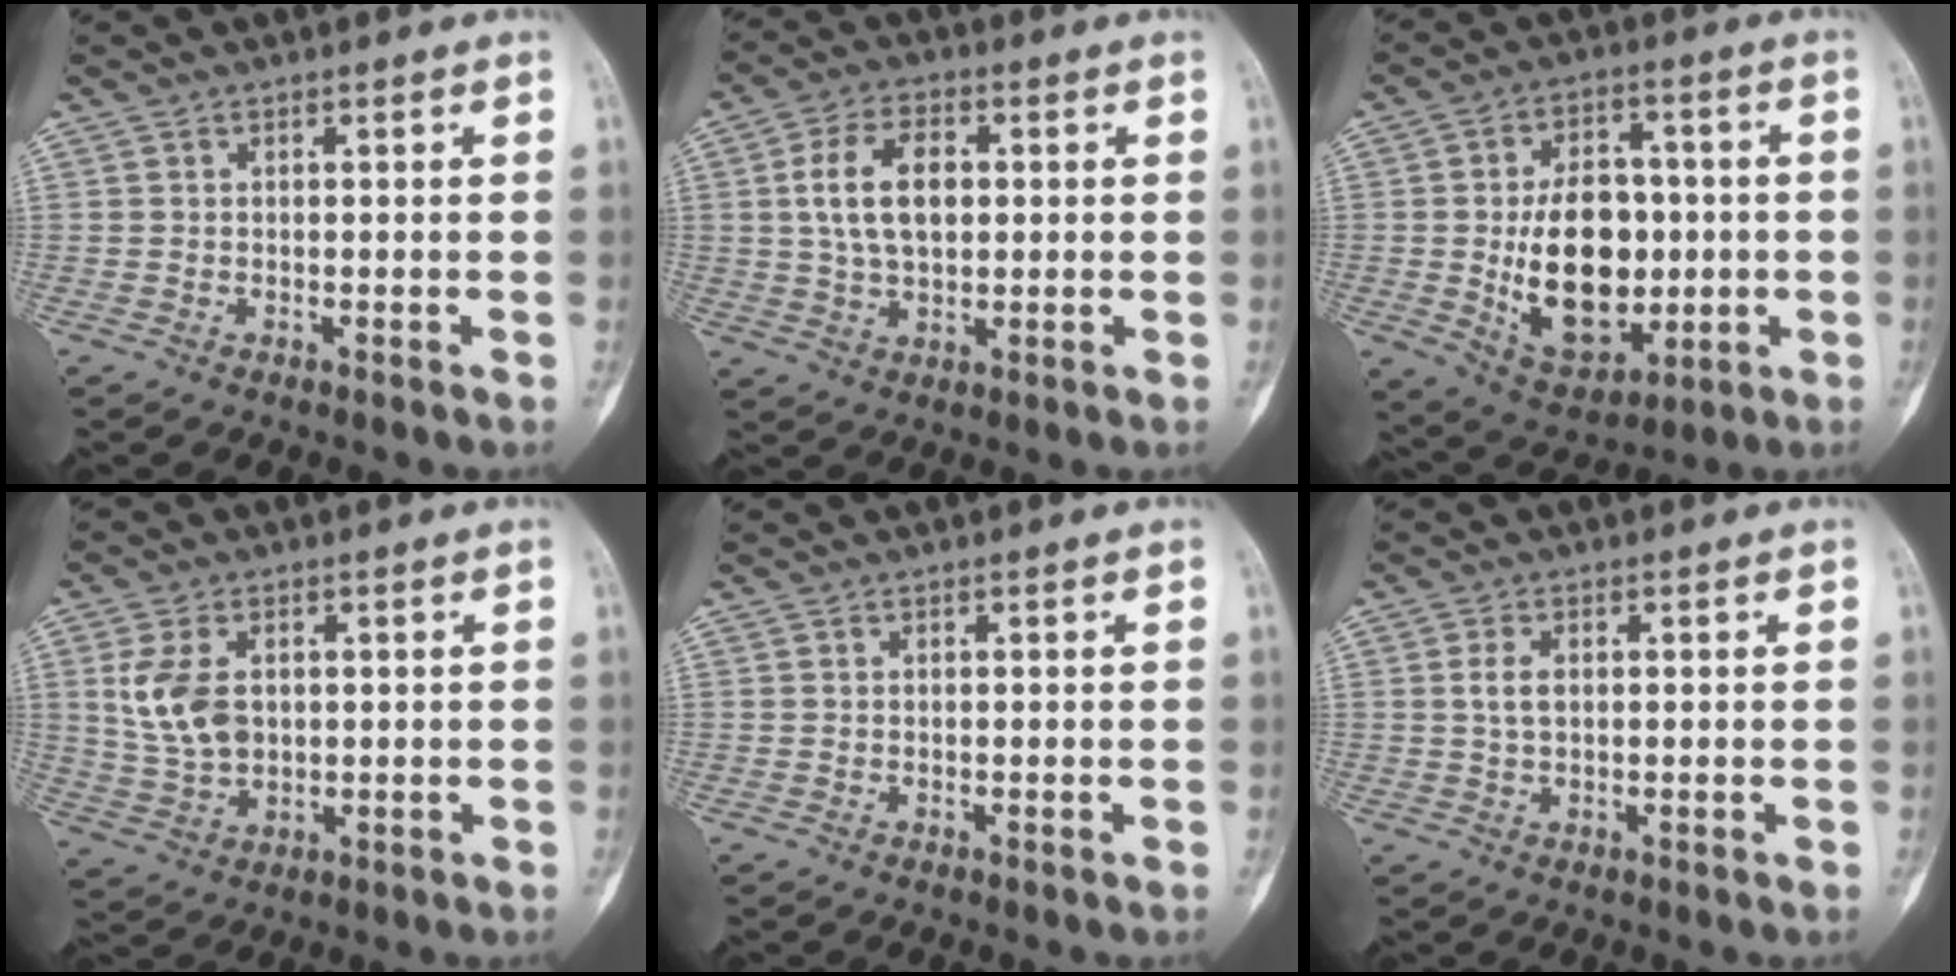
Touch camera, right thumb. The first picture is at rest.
{"total": 10.2, "force": [1.5, 6.2, 8.0], "torque": [-0.136, 0.005, 0.029]}
{"total": 18.4, "force": [-1.6, 12.1, 13.8], "torque": [-0.178, 0.006, -0.004]}
{"total": 9.3, "force": [1.8, 6.1, 6.8], "torque": [-0.132, -0.002, 0.046]}
{"total": 0.0}
{"total": 2.8, "force": [0.5, 1.6, 2.2], "torque": [-0.045, 0.003, 0.008]}